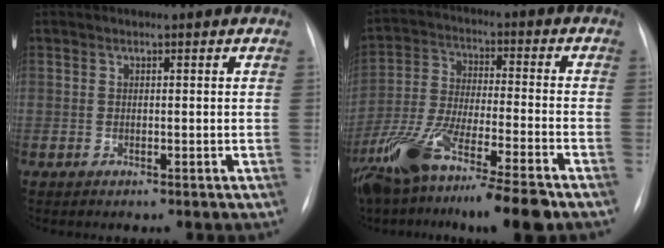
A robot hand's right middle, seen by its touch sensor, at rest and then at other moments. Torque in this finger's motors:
{"motor_torque": [0.45, -0.49, 0.70, 0.18]}